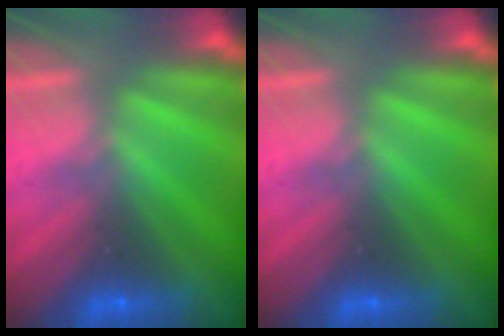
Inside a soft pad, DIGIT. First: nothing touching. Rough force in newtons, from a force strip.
{"total": 0.0}